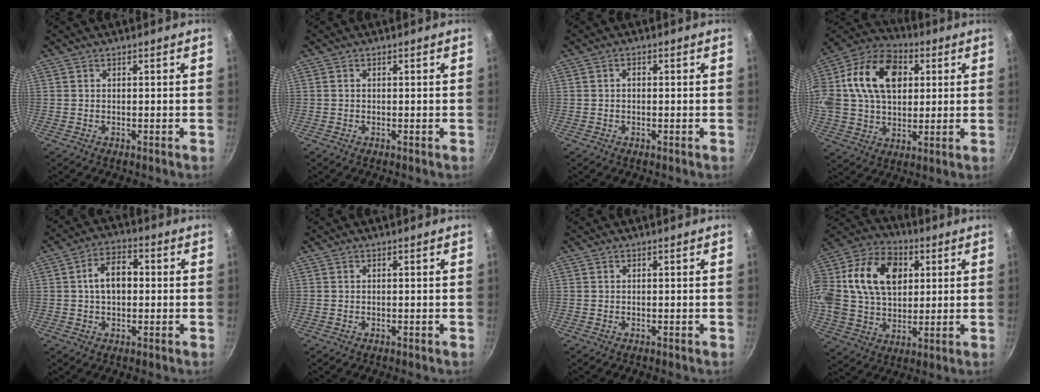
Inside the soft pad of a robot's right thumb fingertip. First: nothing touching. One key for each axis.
{"total": 0.0}
{"total": 1.0, "fx": 0.1, "fy": 0.7, "fz": 0.7, "tx": -0.011, "ty": 0.005, "tz": 0.001}
{"total": 24.2, "fx": 5.6, "fy": 16.6, "fz": 16.7, "tx": -0.302, "ty": 0.025, "tz": 0.085}
{"total": 7.6, "fx": 0.6, "fy": 4.9, "fz": 5.8, "tx": -0.074, "ty": 0.020, "tz": 0.002}
{"total": 0.0}
{"total": 0.0}
{"total": 23.7, "fx": 5.7, "fy": 16.6, "fz": 16.0, "tx": -0.291, "ty": 0.021, "tz": 0.090}